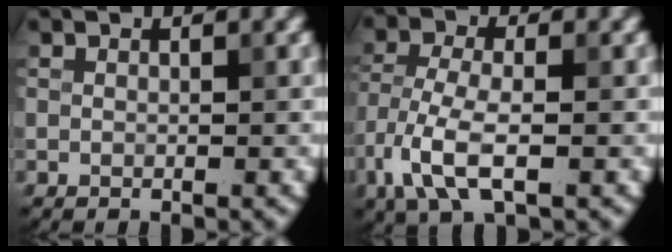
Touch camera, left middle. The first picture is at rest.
{"total": 5.9, "force": [-2.6, 2.5, 4.7], "torque": [-0.105, -0.003, -0.060]}